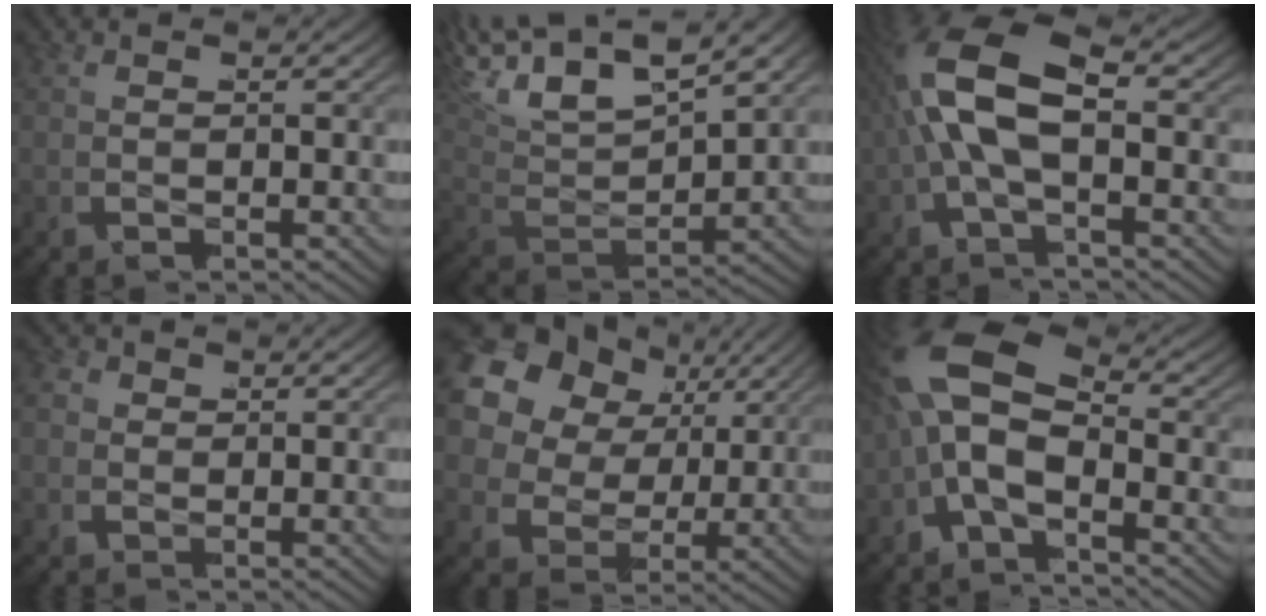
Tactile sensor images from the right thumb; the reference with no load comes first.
{"total": 10.0, "force": [2.6, 7.0, 6.7], "torque": [-0.167, -0.008, 0.040]}
{"total": 10.1, "force": [0.2, 5.2, 8.7], "torque": [-0.197, 0.004, -0.004]}
{"total": 2.1, "force": [0.2, 2.0, 0.8], "torque": [-0.019, -0.008, 0.004]}
{"total": 13.7, "force": [3.0, 10.3, 8.5], "torque": [-0.183, 0.009, 0.037]}
{"total": 12.1, "force": [-0.8, 8.8, 8.3], "torque": [-0.200, -0.006, -0.028]}